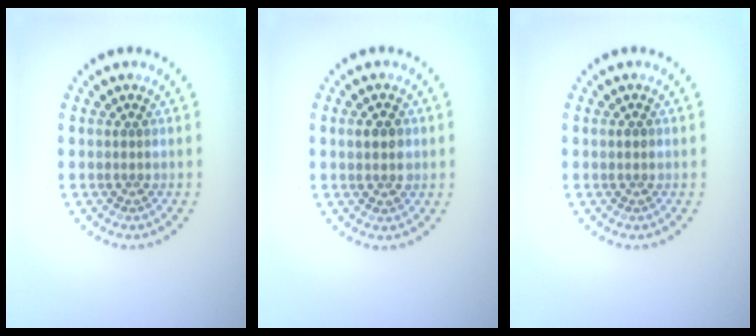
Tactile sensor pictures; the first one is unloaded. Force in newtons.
{"total": 2.0, "press": 2.0, "slide": 0.2}
{"total": 0.9, "press": 0.9, "slide": 0.1}